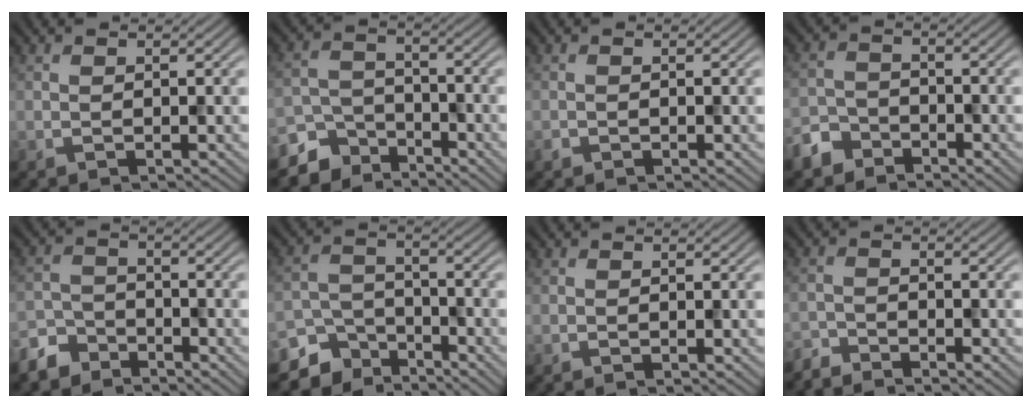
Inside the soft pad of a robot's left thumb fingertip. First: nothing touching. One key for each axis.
{"total": 7.0, "fx": -5.7, "fy": 3.9, "fz": 1.6, "tx": -0.040, "ty": -0.009, "tz": -0.116}
{"total": 0.6, "fx": -0.4, "fy": 0.4, "fz": 0.1, "tx": -0.003, "ty": -0.003, "tz": -0.009}
{"total": 4.6, "fx": -3.6, "fy": 2.6, "fz": 1.1, "tx": -0.028, "ty": -0.003, "tz": -0.084}
{"total": 5.1, "fx": -4.2, "fy": 2.6, "fz": 1.2, "tx": -0.030, "ty": -0.003, "tz": -0.098}
{"total": 7.7, "fx": -6.0, "fy": 4.4, "fz": 1.8, "tx": -0.045, "ty": -0.013, "tz": -0.115}
{"total": 0.0}
{"total": 2.8, "fx": -2.7, "fy": 0.4, "fz": 0.3, "tx": -0.008, "ty": -0.008, "tz": -0.064}